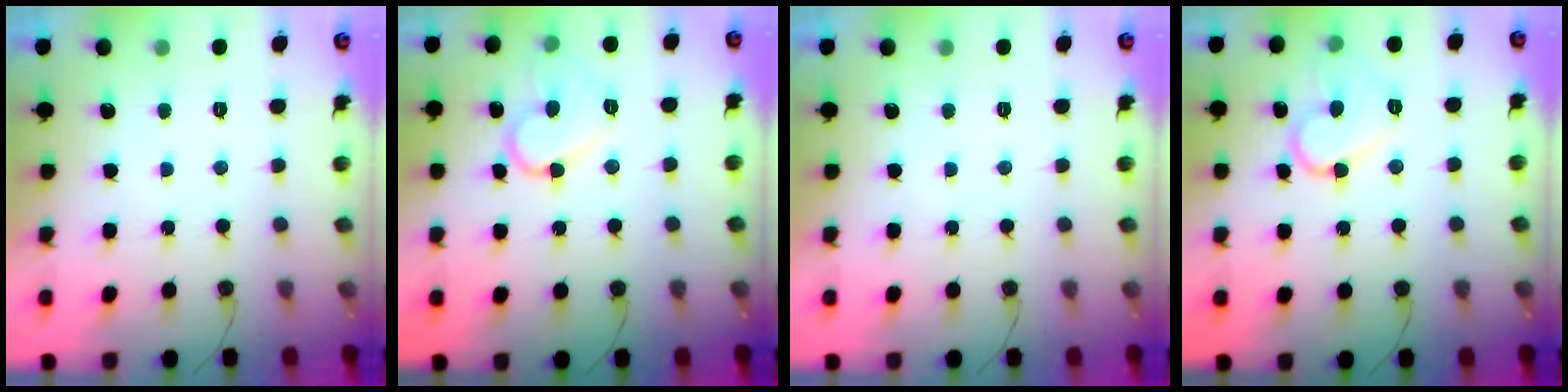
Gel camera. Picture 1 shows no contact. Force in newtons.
{"total": 9.9, "press": 9.9, "slide": 0.2}
{"total": 0.0}
{"total": 9.9, "press": 9.9, "slide": 0.2}